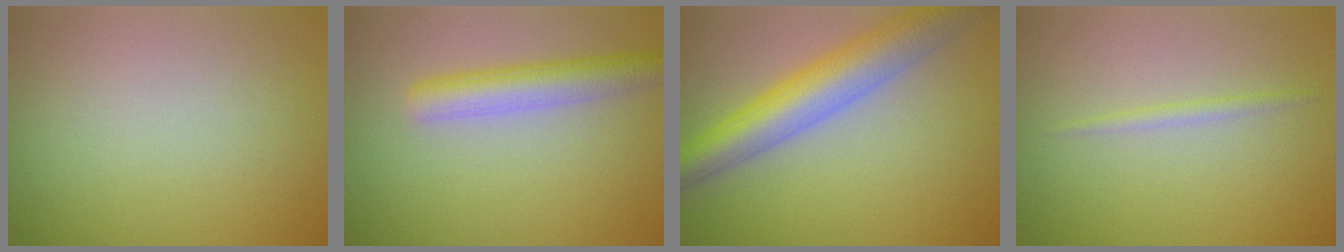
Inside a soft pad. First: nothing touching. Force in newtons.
{"total": 4.2, "press": 4.2, "slide": 0.4}
{"total": 7.7, "press": 7.7, "slide": 0.3}
{"total": 0.9, "press": 0.9, "slide": 0.0}